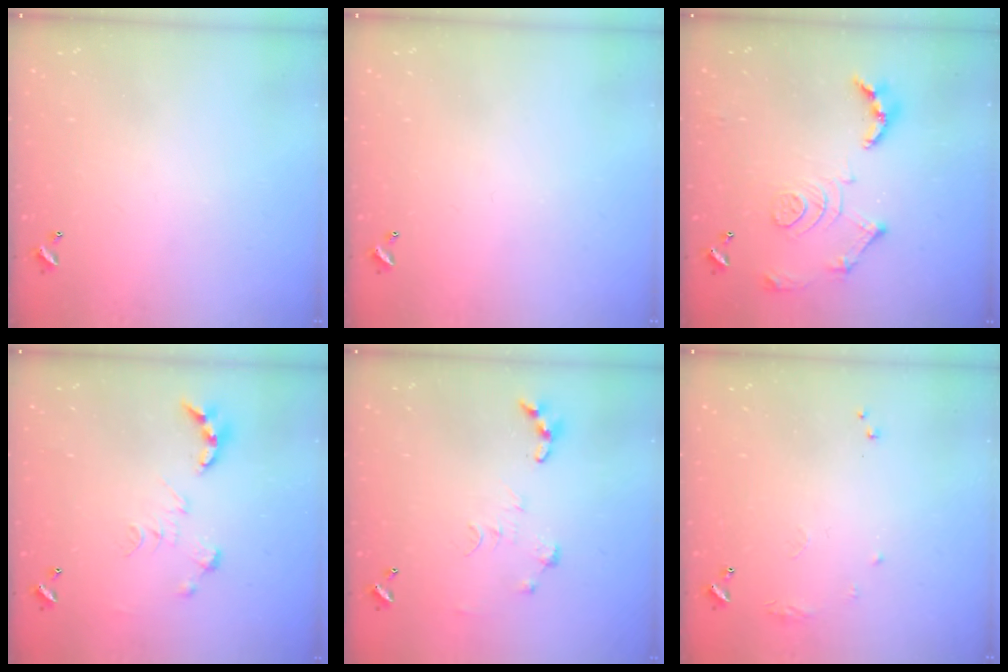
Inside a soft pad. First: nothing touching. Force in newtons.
{"total": 0.0}
{"total": 14.2, "press": 14.1, "slide": 1.4}
{"total": 0.0}
{"total": 0.7, "press": 0.7, "slide": 0.1}
{"total": 7.4, "press": 7.4, "slide": 0.8}